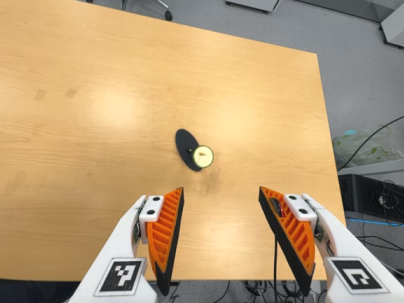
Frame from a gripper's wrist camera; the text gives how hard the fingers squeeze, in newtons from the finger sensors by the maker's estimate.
{"total": 0.0}